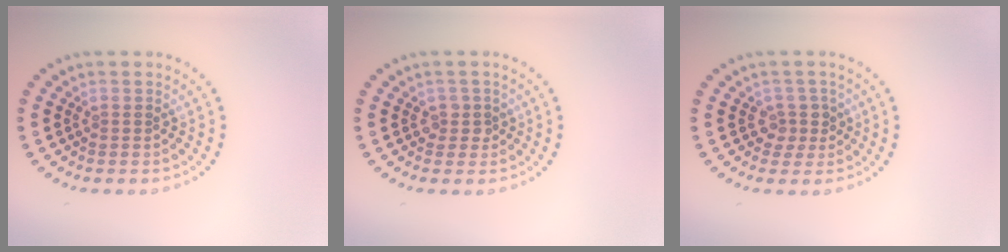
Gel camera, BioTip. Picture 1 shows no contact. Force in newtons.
{"total": 1.2, "press": 1.0, "slide": 0.6}
{"total": 2.0, "press": 1.5, "slide": 1.3}